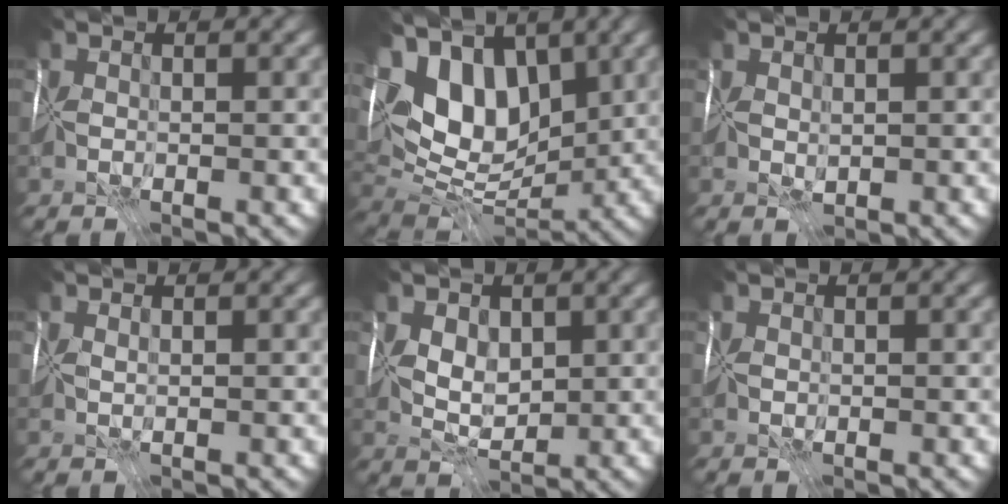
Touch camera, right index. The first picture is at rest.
{"total": 9.7, "force": [3.9, 5.6, 6.9], "torque": [-0.116, 0.015, 0.067]}
{"total": 0.6, "force": [0.6, -0.2, 0.1], "torque": [0.000, 0.000, 0.013]}
{"total": 1.0, "force": [0.7, -0.7, -0.1], "torque": [0.004, 0.004, 0.018]}
{"total": 1.6, "force": [0.8, 0.8, 1.1], "torque": [-0.014, -0.003, 0.022]}
{"total": 0.0}